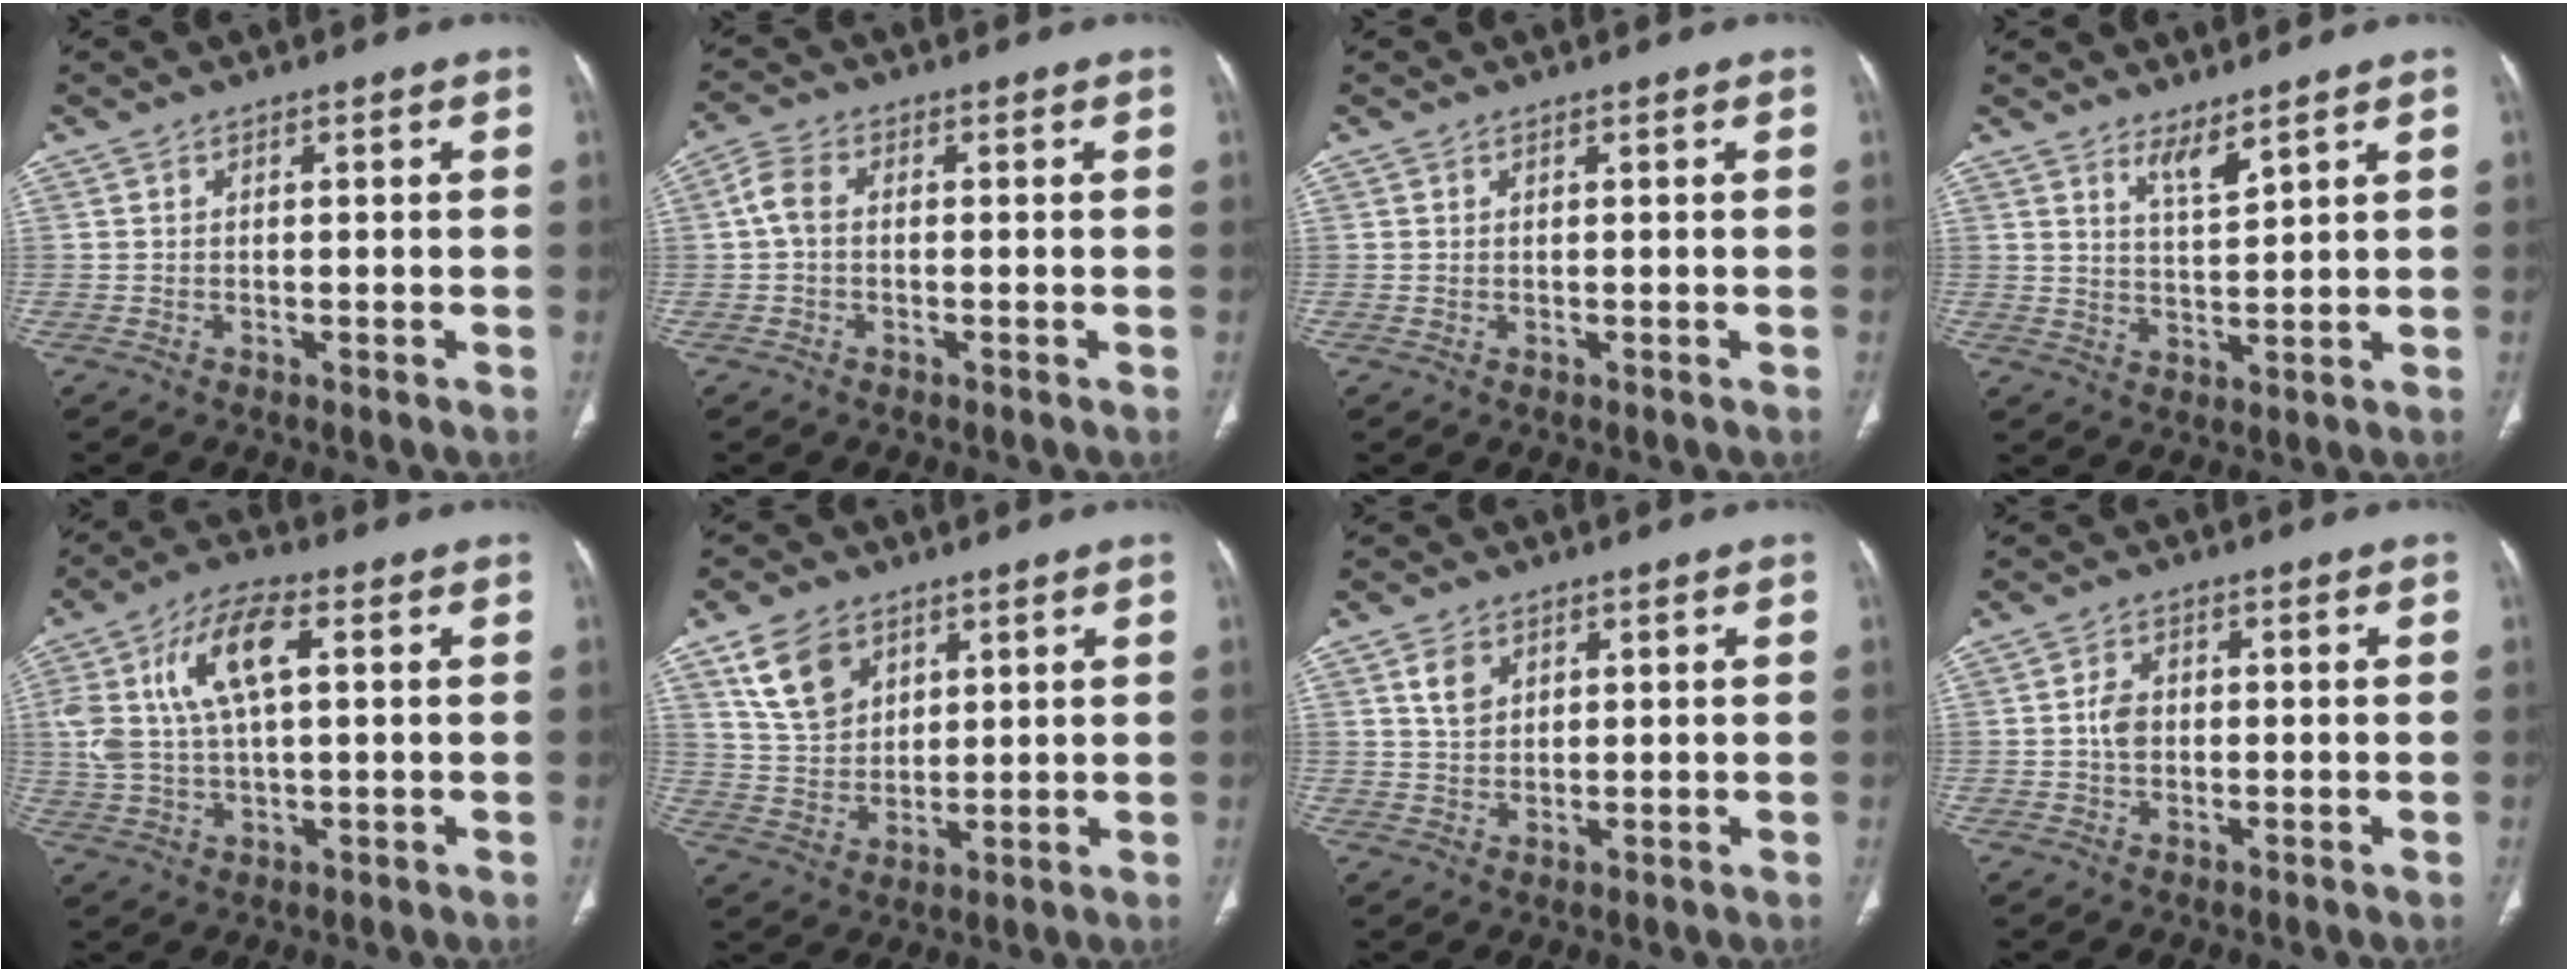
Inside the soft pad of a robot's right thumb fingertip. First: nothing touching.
{"total": 4.0, "force": [0.0, 2.6, 3.0], "torque": [-0.059, 0.011, -0.006]}
{"total": 0.0}
{"total": 4.2, "force": [3.3, 0.7, 2.4], "torque": [-0.037, -0.036, 0.065]}
{"total": 12.9, "force": [3.4, 5.8, 11.0], "torque": [-0.229, 0.017, 0.064]}
{"total": 10.2, "force": [5.4, 6.9, 5.1], "torque": [-0.072, -0.020, 0.113]}
{"total": 4.2, "force": [2.0, 2.9, 2.2], "torque": [-0.025, -0.008, 0.041]}
{"total": 3.3, "force": [-0.1, 2.5, 2.3], "torque": [-0.037, 0.006, -0.006]}